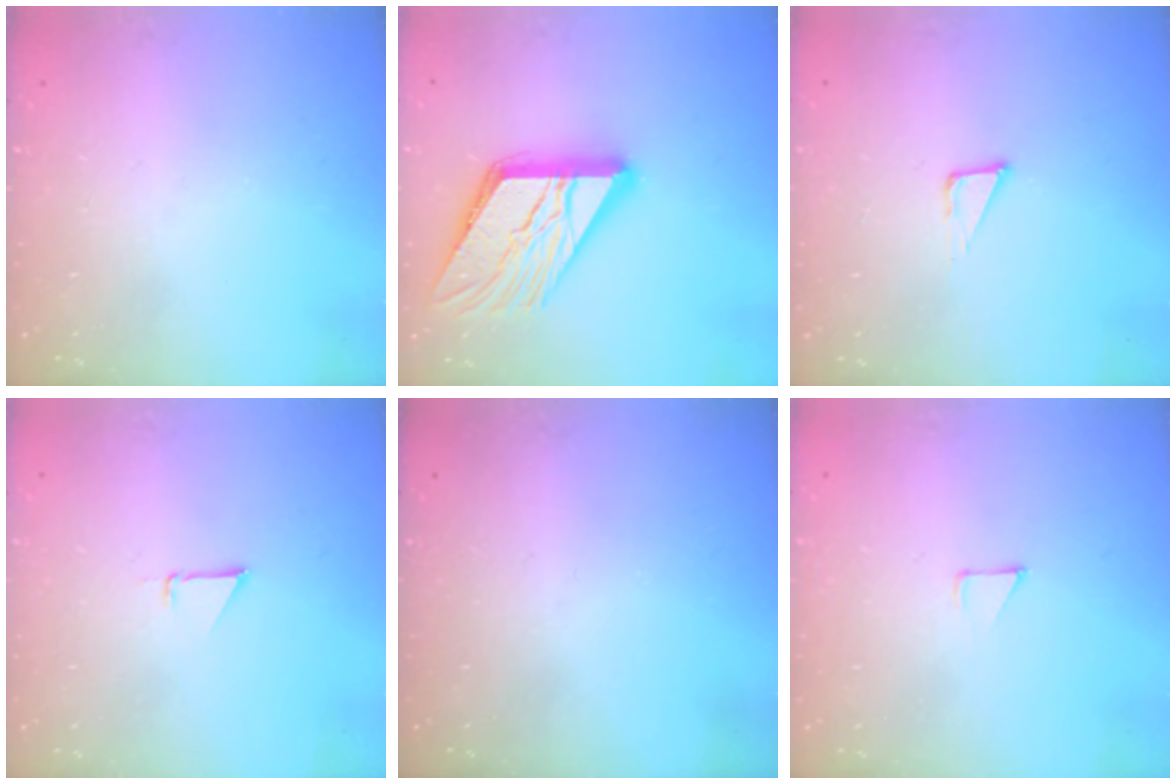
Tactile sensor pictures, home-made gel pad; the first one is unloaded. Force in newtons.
{"total": 19.0, "press": 18.9, "slide": 2.0}
{"total": 4.0, "press": 3.9, "slide": 0.8}
{"total": 1.9, "press": 1.9, "slide": 0.0}
{"total": 0.0}
{"total": 2.8, "press": 2.8, "slide": 0.2}